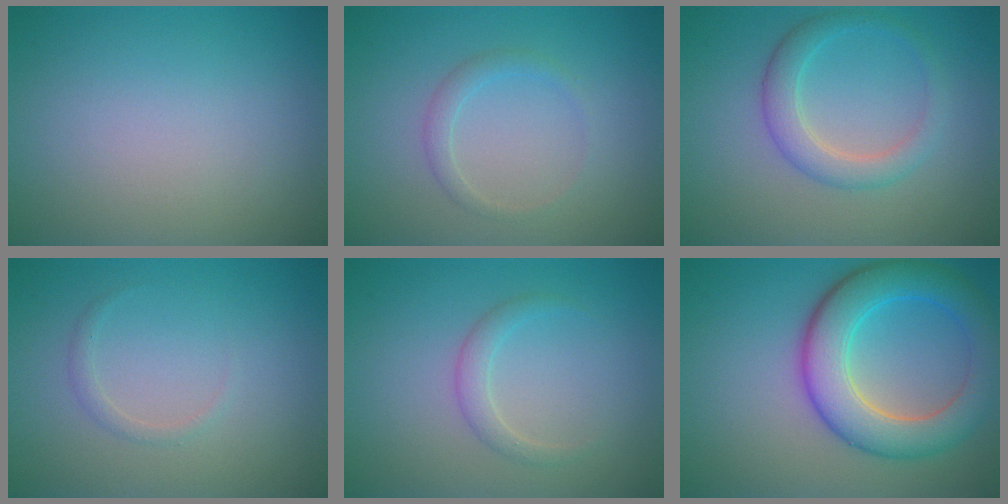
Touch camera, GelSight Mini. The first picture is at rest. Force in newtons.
{"total": 1.4, "press": 1.4, "slide": 0.1}
{"total": 3.0, "press": 3.0, "slide": 0.2}
{"total": 0.8, "press": 0.8, "slide": 0.2}
{"total": 1.5, "press": 1.5, "slide": 0.1}
{"total": 7.4, "press": 7.4, "slide": 0.4}